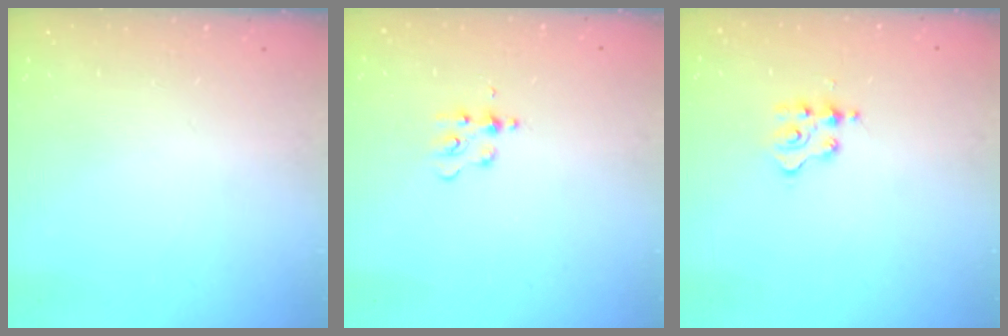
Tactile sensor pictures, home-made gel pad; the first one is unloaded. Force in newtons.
{"total": 4.0, "press": 3.9, "slide": 0.5}
{"total": 2.3, "press": 2.2, "slide": 0.5}